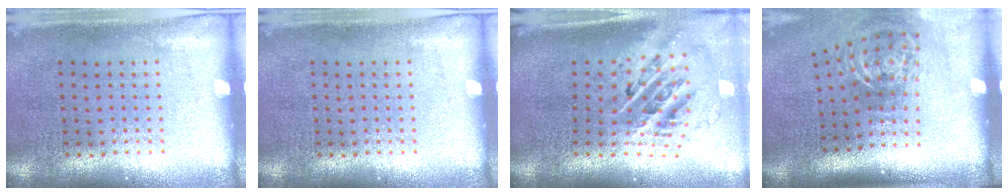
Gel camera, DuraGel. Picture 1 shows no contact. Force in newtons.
{"total": 0.0}
{"total": 2.8, "press": 1.9, "slide": 2.0}
{"total": 2.2, "press": 1.3, "slide": 1.7}